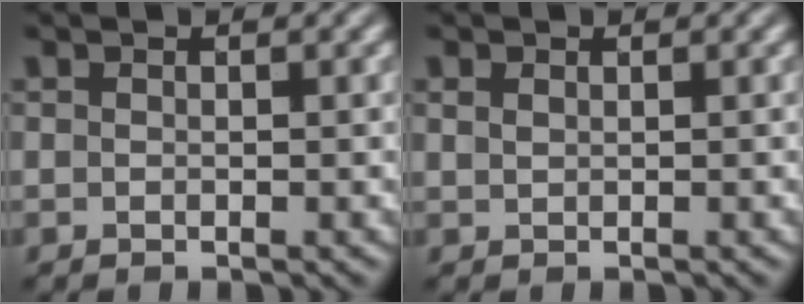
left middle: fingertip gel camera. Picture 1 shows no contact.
{"total": 0.6, "force": [0.4, 0.4, 0.2], "torque": [-0.006, 0.000, 0.011]}